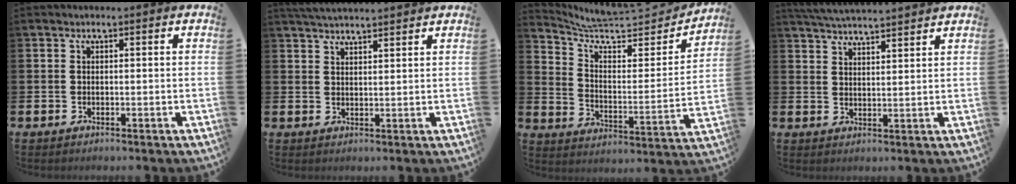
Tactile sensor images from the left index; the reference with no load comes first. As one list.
[{"total": 3.5, "force": [3.5, 0.0, 0.5], "torque": [-0.016, -0.011, 0.064]}, {"total": 7.3, "force": [6.4, 2.0, 2.8], "torque": [-0.083, -0.055, 0.105]}, {"total": 4.7, "force": [4.6, -0.2, 0.5], "torque": [-0.028, -0.021, 0.085]}]